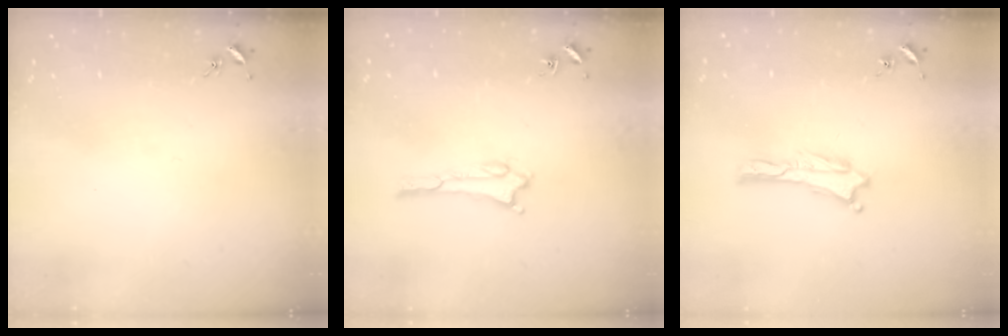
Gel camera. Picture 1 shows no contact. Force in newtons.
{"total": 1.6, "press": 1.6, "slide": 0.1}
{"total": 0.0}